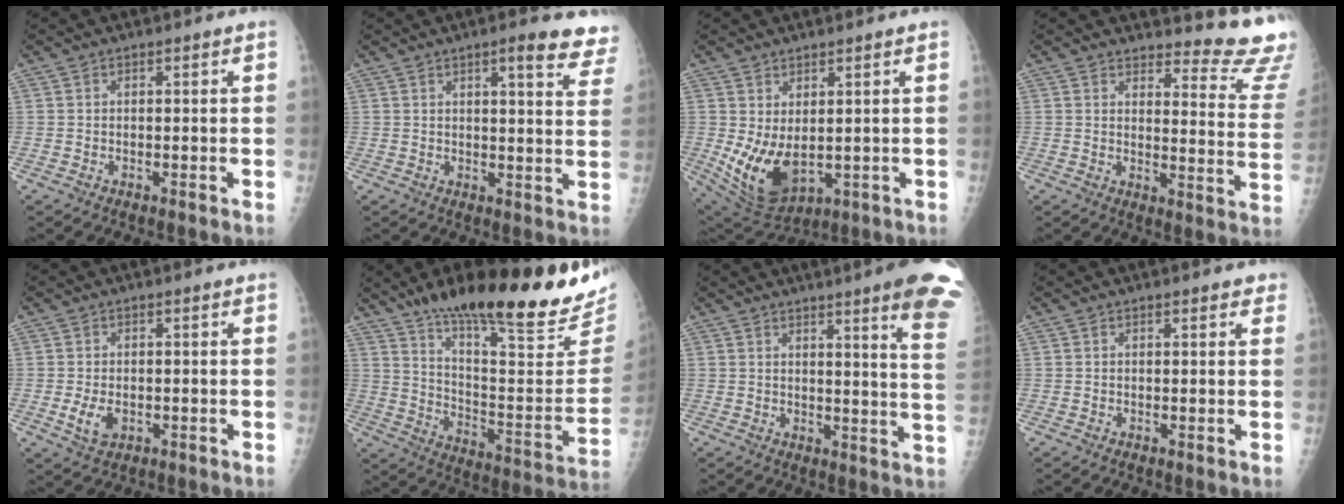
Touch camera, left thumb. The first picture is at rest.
{"total": 10.6, "force": [7.6, 2.2, 7.1], "torque": [-0.061, -0.031, 0.077]}
{"total": 10.5, "force": [0.6, 5.8, 8.8], "torque": [-0.150, -0.024, 0.038]}
{"total": 15.4, "force": [14.8, 2.5, 3.3], "torque": [-0.004, -0.170, 0.148]}
{"total": 3.7, "force": [-0.6, 2.3, 2.9], "torque": [-0.055, -0.006, -0.003]}
{"total": 29.5, "force": [21.3, 6.3, 19.5], "torque": [-0.269, -0.096, 0.325]}
{"total": 14.7, "force": [9.7, 0.6, 11.1], "torque": [-0.118, -0.058, 0.101]}
{"total": 2.3, "force": [1.7, 0.9, 1.2], "torque": [0.001, -0.002, 0.017]}